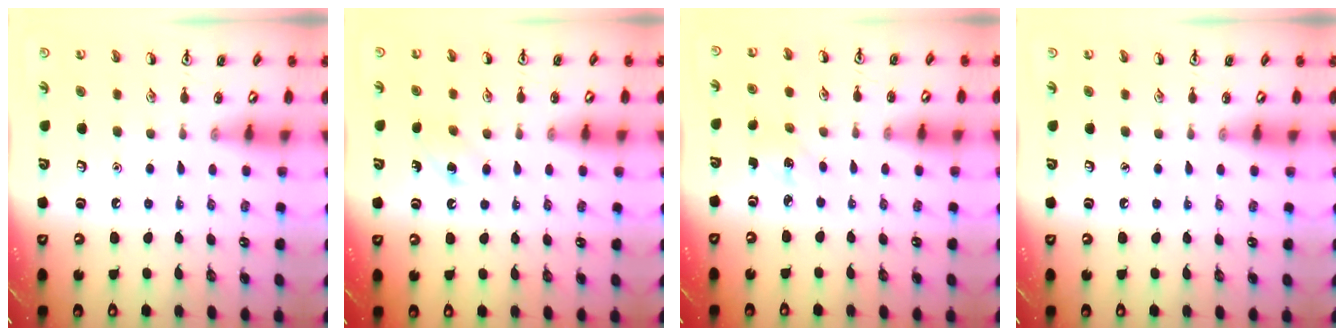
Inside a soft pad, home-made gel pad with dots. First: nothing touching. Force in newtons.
{"total": 5.0, "press": 4.8, "slide": 1.5}
{"total": 2.1, "press": 2.0, "slide": 0.8}
{"total": 0.0}